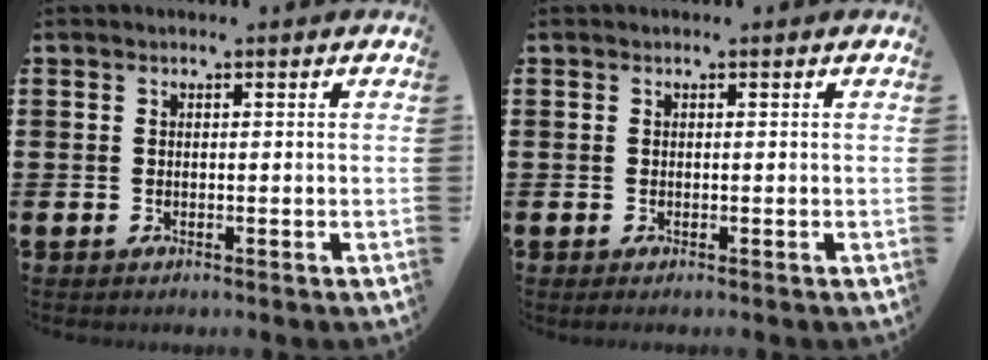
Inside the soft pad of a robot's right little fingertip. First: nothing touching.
{"total": 0.5, "force": [-0.5, 0.1, 0.1], "torque": [-0.003, -0.002, -0.010]}